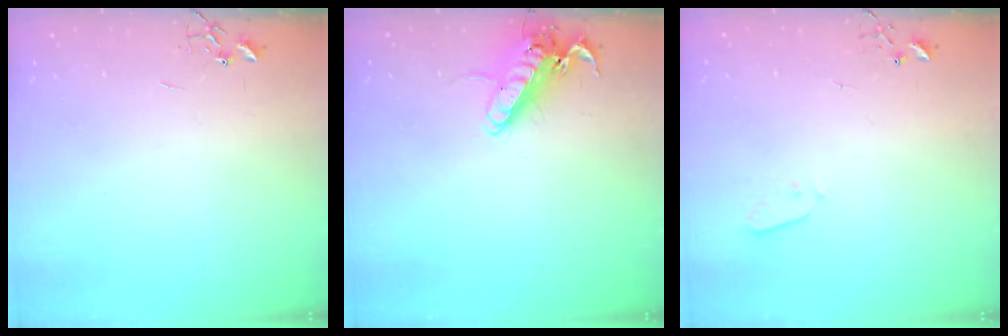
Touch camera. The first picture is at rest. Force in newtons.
{"total": 15.0, "press": 14.7, "slide": 2.5}
{"total": 2.2, "press": 2.1, "slide": 0.3}